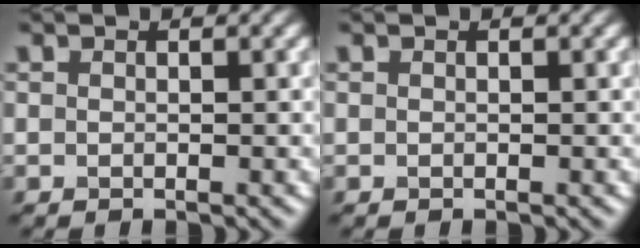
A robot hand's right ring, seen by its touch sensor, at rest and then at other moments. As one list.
[{"total": 0.0}]